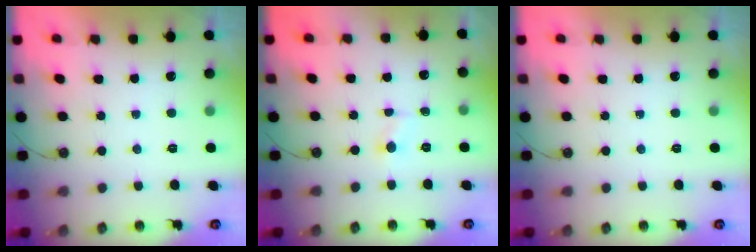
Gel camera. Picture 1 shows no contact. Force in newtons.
{"total": 1.8, "press": 1.8, "slide": 0.2}
{"total": 0.0}